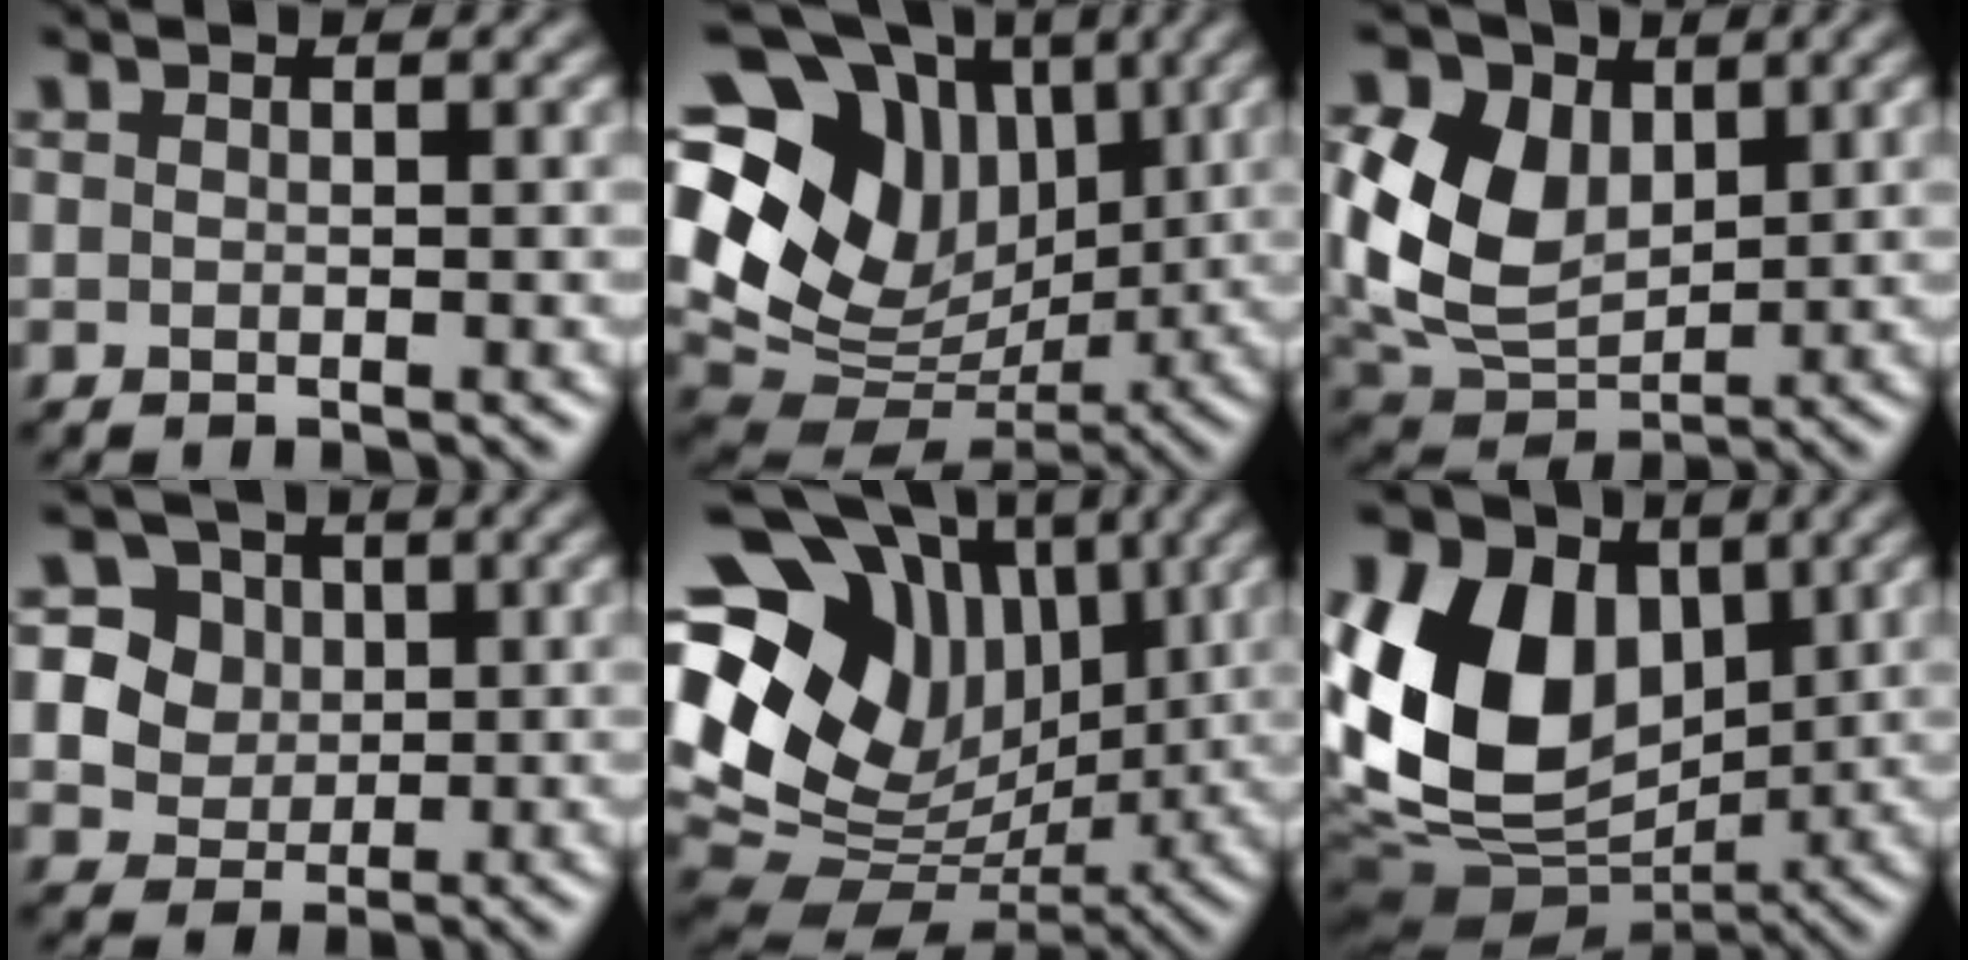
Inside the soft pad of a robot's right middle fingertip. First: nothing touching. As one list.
[{"total": 13.3, "force": [4.4, 10.0, 7.6], "torque": [-0.160, 0.021, 0.077]}, {"total": 10.0, "force": [2.0, 7.1, 6.7], "torque": [-0.174, 0.000, 0.040]}, {"total": 8.9, "force": [3.1, 7.5, 3.6], "torque": [-0.078, 0.026, 0.039]}, {"total": 16.8, "force": [4.6, 12.6, 10.2], "torque": [-0.196, 0.023, 0.096]}, {"total": 13.8, "force": [2.3, 10.0, 9.4], "torque": [-0.203, 0.013, 0.028]}]